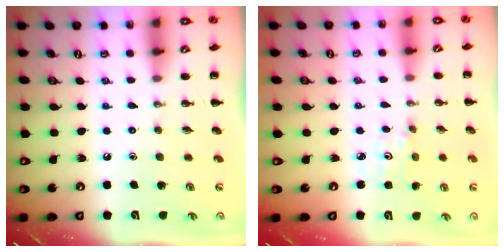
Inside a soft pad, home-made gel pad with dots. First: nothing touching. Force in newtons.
{"total": 2.6, "press": 2.5, "slide": 0.8}